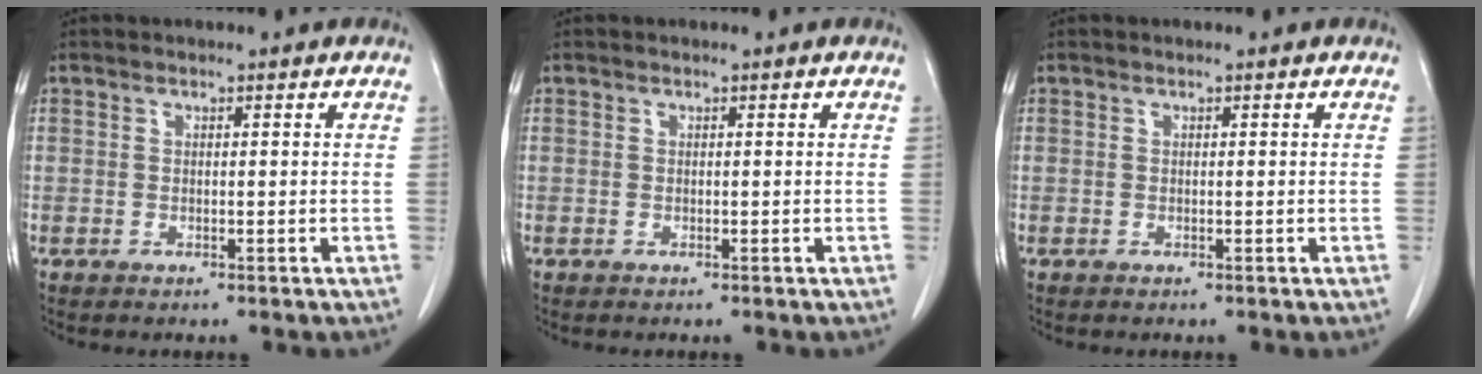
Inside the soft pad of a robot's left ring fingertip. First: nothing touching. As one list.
[{"total": 0.0}, {"total": 0.0}]